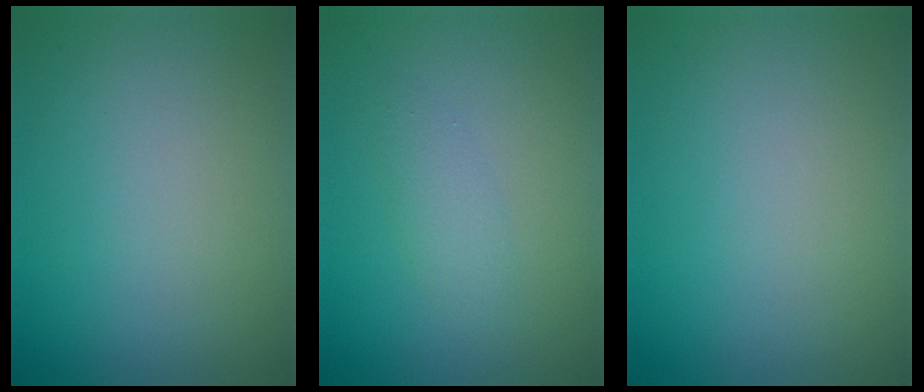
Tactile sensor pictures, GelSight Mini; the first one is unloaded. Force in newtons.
{"total": 1.5, "press": 1.5, "slide": 0.1}
{"total": 0.0}